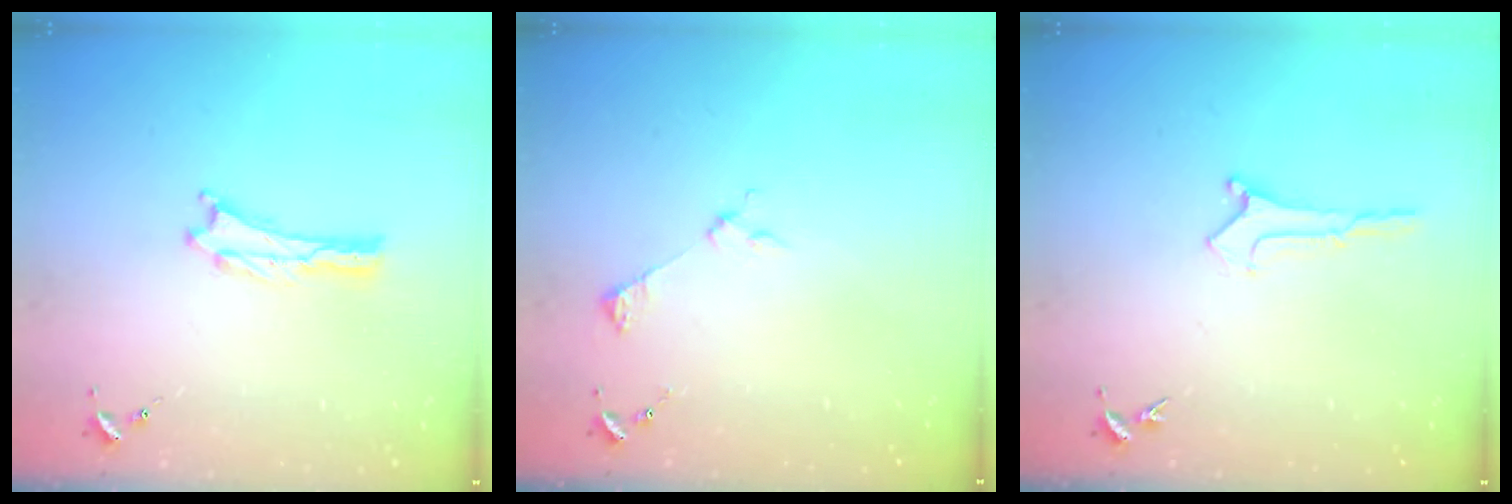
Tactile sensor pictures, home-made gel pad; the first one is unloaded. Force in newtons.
{"total": 2.5, "press": 2.5, "slide": 0.2}
{"total": 0.0}